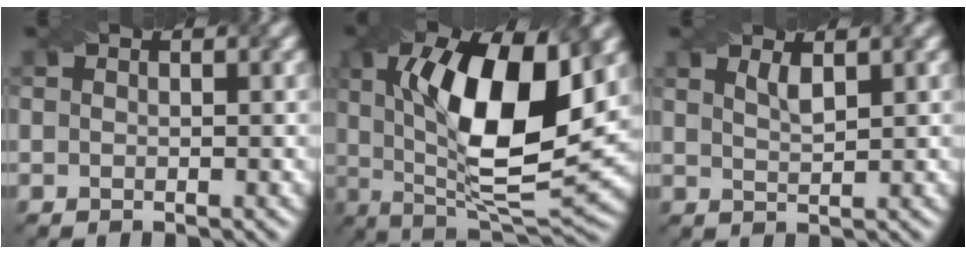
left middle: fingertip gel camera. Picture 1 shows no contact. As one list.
[{"total": 13.7, "force": [2.6, 4.8, 12.6], "torque": [-0.196, 0.001, 0.040]}, {"total": 1.7, "force": [1.1, 0.5, 1.2], "torque": [-0.021, 0.000, 0.021]}]